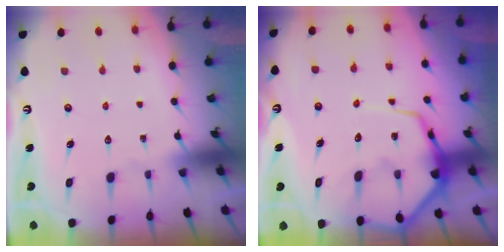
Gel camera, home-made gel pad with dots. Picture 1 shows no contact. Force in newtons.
{"total": 11.3, "press": 11.2, "slide": 1.2}